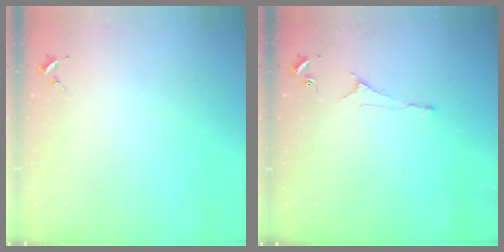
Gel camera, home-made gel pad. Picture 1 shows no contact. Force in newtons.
{"total": 3.8, "press": 3.8, "slide": 0.6}